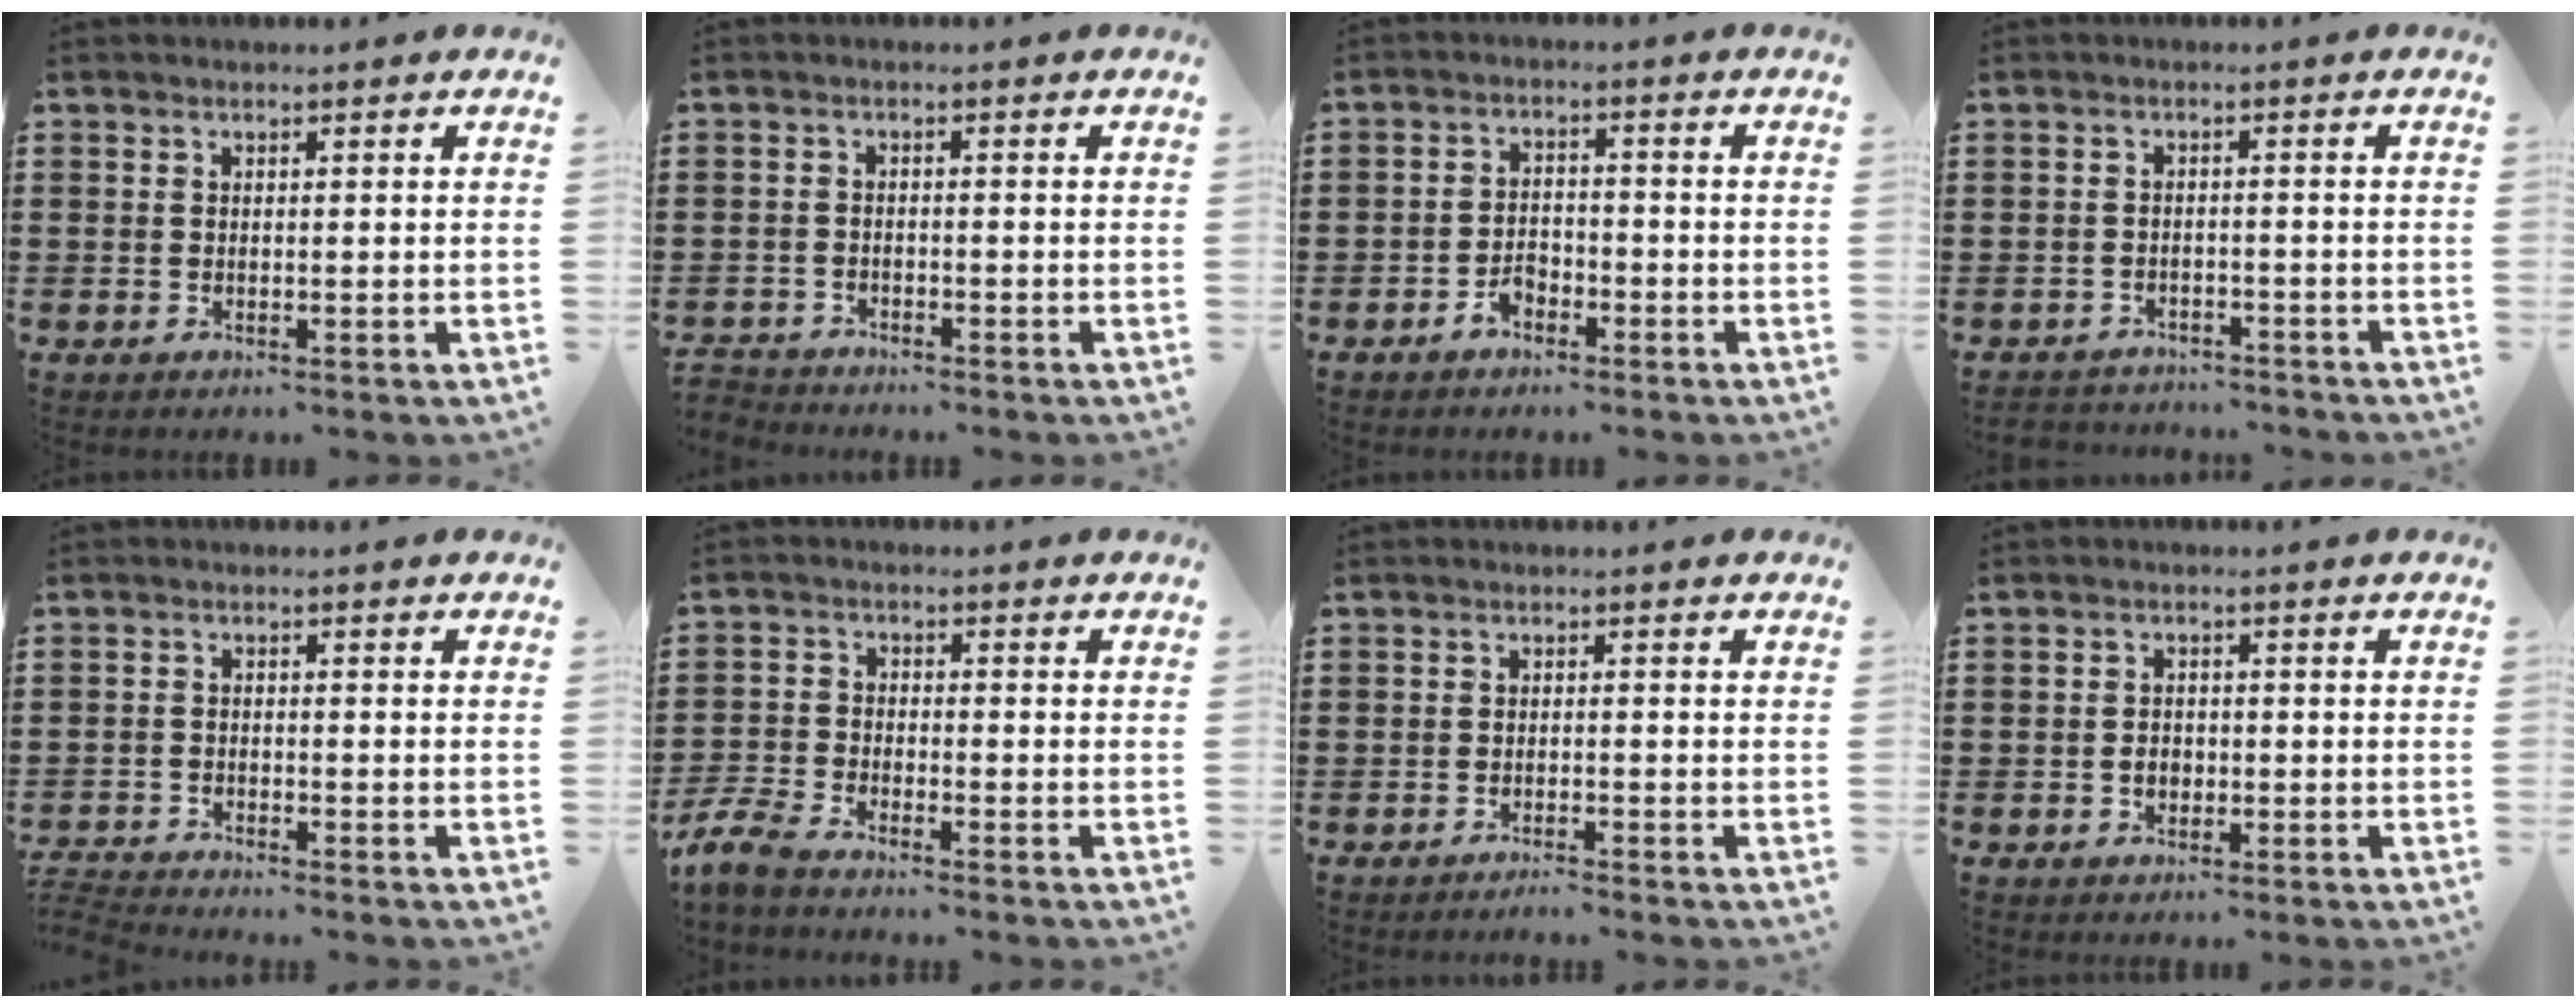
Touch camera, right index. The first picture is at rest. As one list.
[{"total": 2.1, "force": [-2.1, 0.4, -0.3], "torque": [-0.002, 0.002, -0.047]}, {"total": 2.8, "force": [-2.1, 1.5, 1.2], "torque": [-0.025, 0.008, -0.043]}, {"total": 1.1, "force": [-1.0, 0.4, -0.2], "torque": [0.001, 0.006, -0.024]}, {"total": 2.7, "force": [-2.7, 0.0, 0.0], "torque": [-0.009, -0.004, -0.059]}, {"total": 4.3, "force": [-4.1, 0.1, 1.3], "torque": [-0.060, -0.014, -0.090]}, {"total": 1.3, "force": [-1.2, -0.1, 0.4], "torque": [-0.008, 0.002, -0.023]}, {"total": 1.9, "force": [-0.6, 1.3, 1.2], "torque": [-0.026, 0.002, -0.012]}]